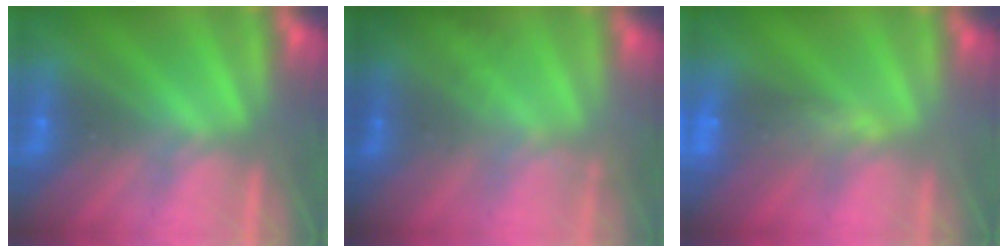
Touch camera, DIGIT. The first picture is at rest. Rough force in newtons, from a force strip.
{"total": 1.7}
{"total": 8.8}